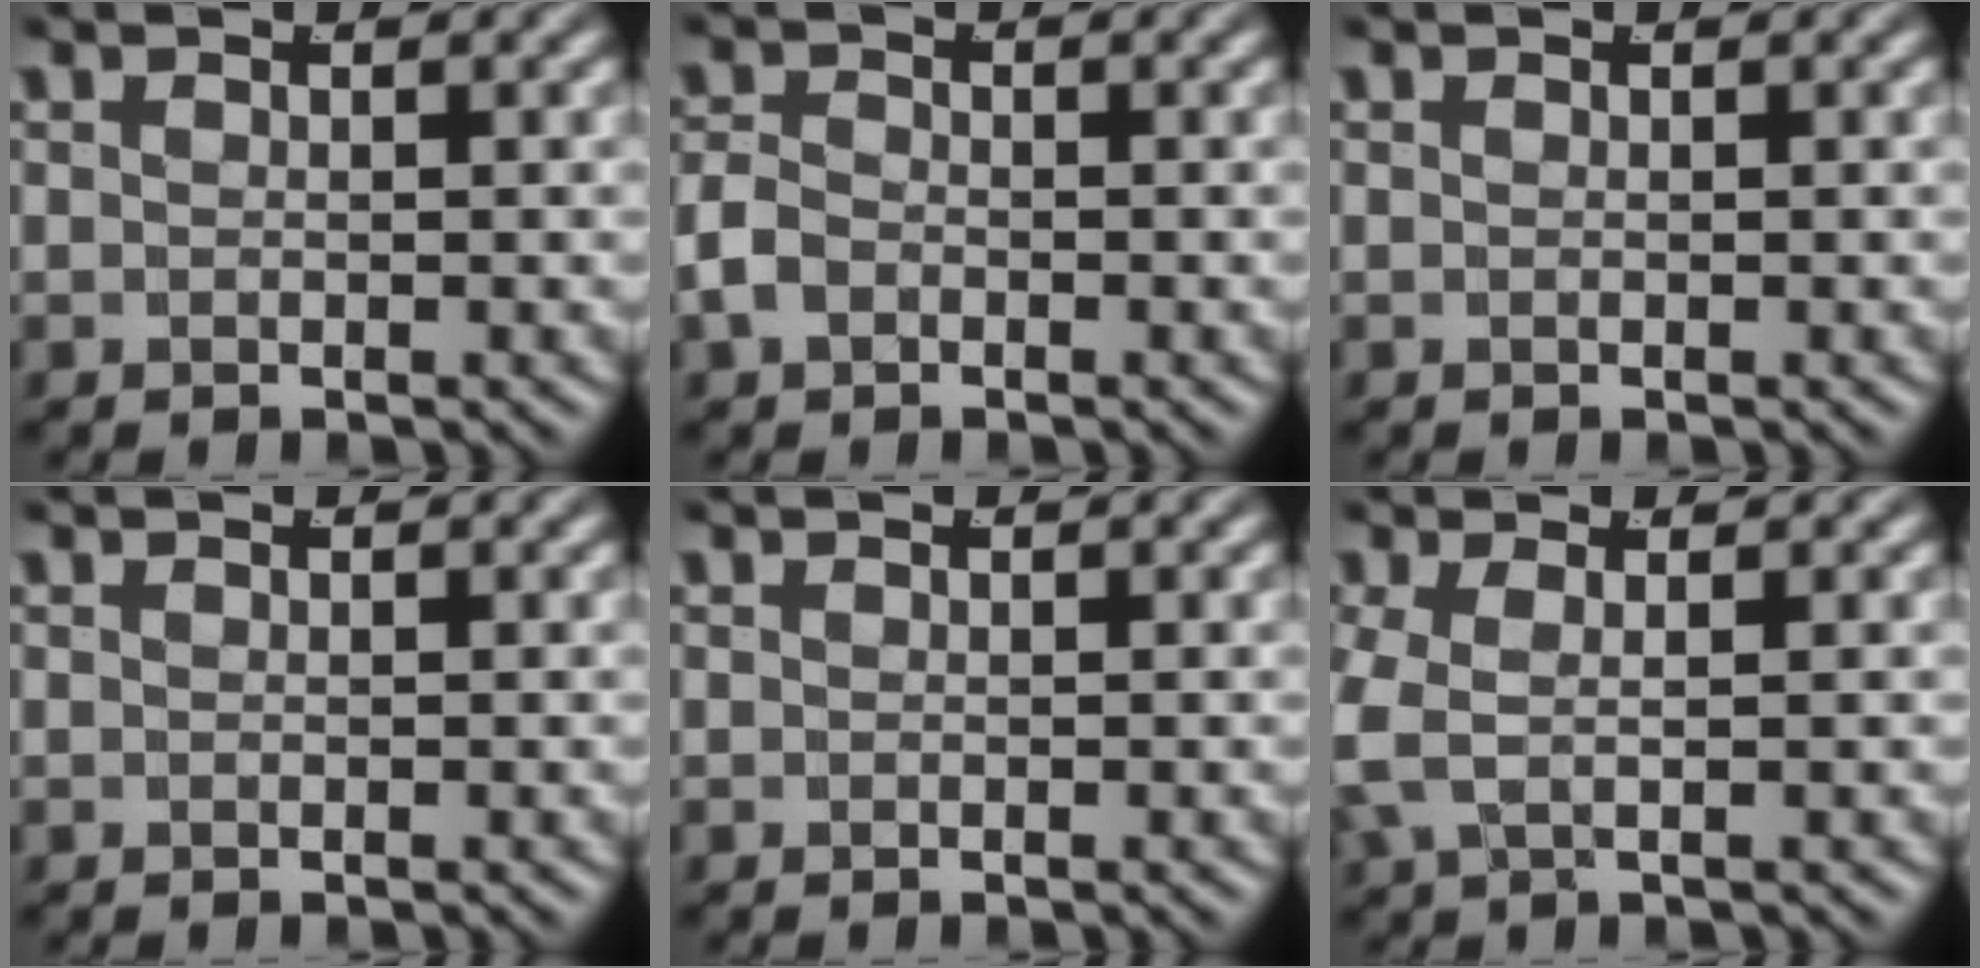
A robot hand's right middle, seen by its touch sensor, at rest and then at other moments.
{"total": 1.8, "force": [-0.9, 1.2, 1.0], "torque": [-0.032, -0.008, -0.011]}
{"total": 0.0}
{"total": 0.0}
{"total": 0.0}
{"total": 3.2, "force": [0.2, 1.8, 2.7], "torque": [-0.076, -0.005, 0.009]}